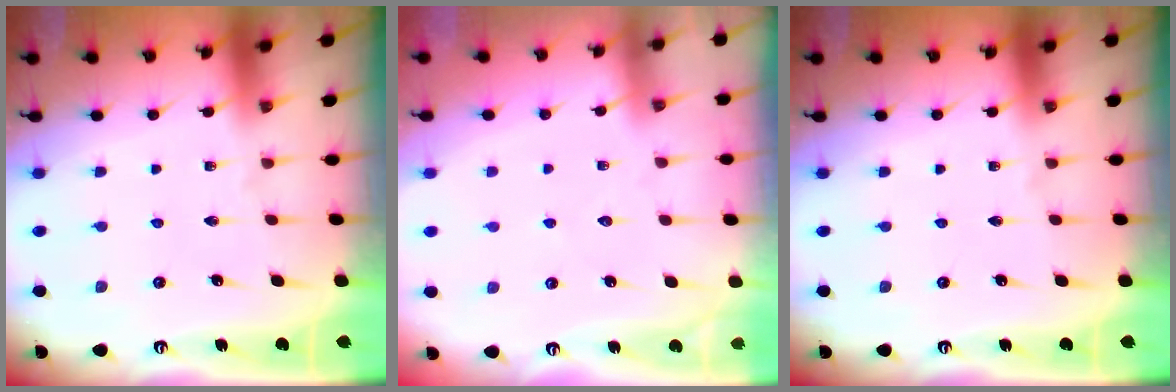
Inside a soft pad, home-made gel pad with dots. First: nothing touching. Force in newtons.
{"total": 2.5, "press": 2.4, "slide": 0.4}
{"total": 0.0}